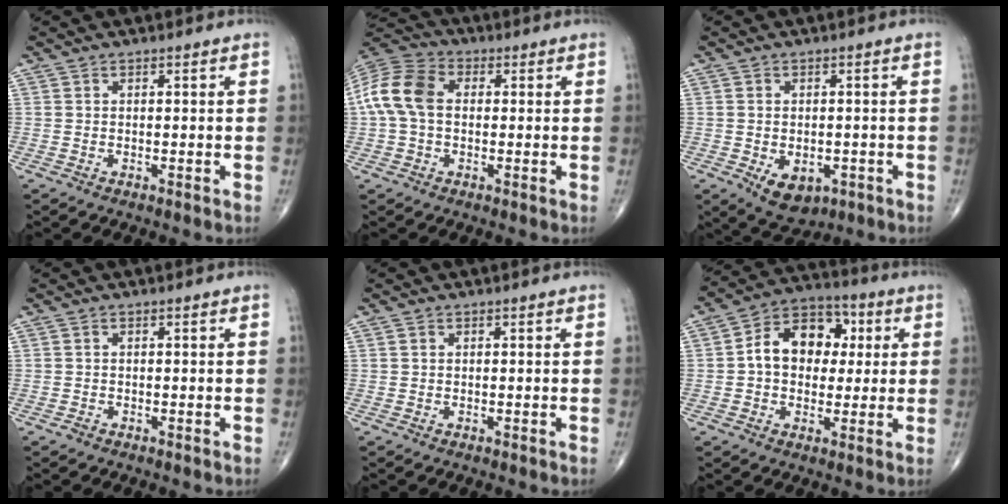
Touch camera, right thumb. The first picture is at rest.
{"total": 11.4, "force": [0.7, 7.7, 8.3], "torque": [-0.177, 0.032, 0.005]}
{"total": 6.9, "force": [-2.5, 4.6, 4.5], "torque": [-0.054, 0.004, -0.023]}
{"total": 0.6, "force": [-0.4, 0.4, 0.1], "torque": [0.003, 0.000, -0.009]}
{"total": 0.6, "force": [0.2, 0.5, 0.3], "torque": [-0.004, 0.001, 0.005]}
{"total": 12.9, "force": [1.7, 9.5, 8.5], "torque": [-0.095, 0.023, 0.018]}